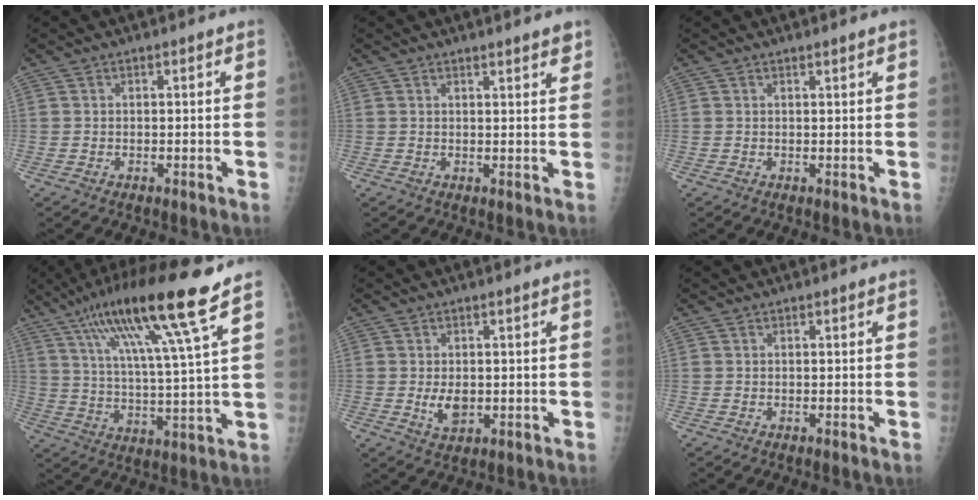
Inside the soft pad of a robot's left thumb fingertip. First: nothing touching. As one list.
[{"total": 2.6, "force": [2.2, 0.2, 1.4], "torque": [-0.011, -0.011, 0.026]}, {"total": 1.0, "force": [0.8, -0.1, 0.5], "torque": [-0.005, -0.002, 0.014]}, {"total": 17.5, "force": [10.3, 0.5, 14.1], "torque": [-0.246, -0.032, 0.176]}, {"total": 4.1, "force": [-0.2, 2.4, 3.3], "torque": [-0.049, -0.006, 0.004]}, {"total": 0.0}]